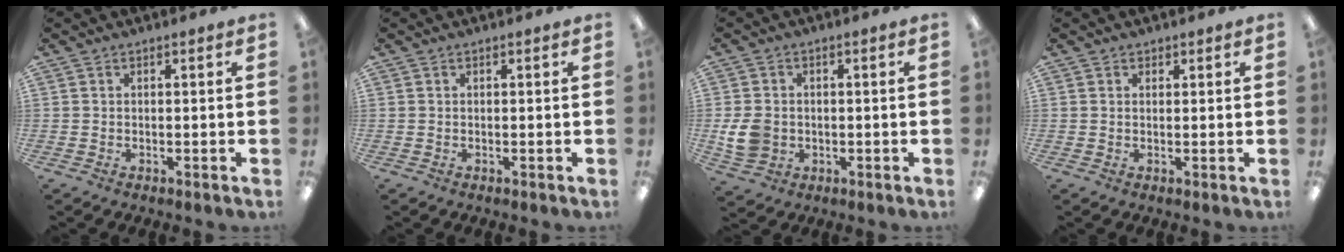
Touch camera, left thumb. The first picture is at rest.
{"total": 0.0}
{"total": 7.4, "force": [-0.5, 6.3, 3.8], "torque": [-0.081, 0.011, -0.004]}
{"total": 1.1, "force": [0.9, 0.7, 0.0], "torque": [-0.001, 0.001, 0.017]}